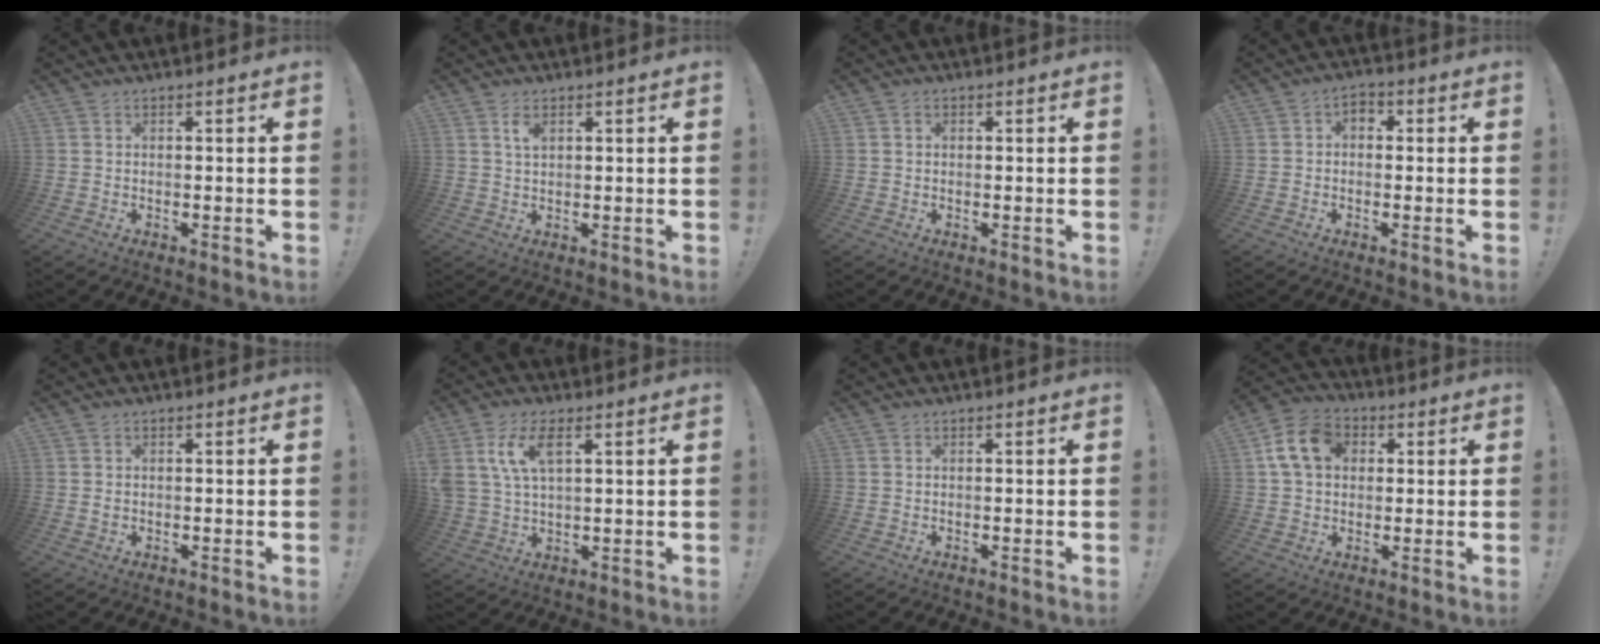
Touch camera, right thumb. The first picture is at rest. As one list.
[{"total": 2.8, "force": [1.4, 1.3, 2.0], "torque": [-0.032, -0.003, 0.023]}, {"total": 0.6, "force": [0.0, 0.6, 0.2], "torque": [-0.004, 0.003, 0.000]}, {"total": 3.1, "force": [0.0, 2.2, 2.1], "torque": [-0.029, 0.002, -0.003]}, {"total": 0.5, "force": [0.0, 0.4, 0.3], "torque": [-0.004, 0.001, -0.001]}, {"total": 9.8, "force": [4.2, 4.6, 7.6], "torque": [-0.162, -0.007, 0.075]}, {"total": 0.0}, {"total": 11.9, "force": [3.3, 9.0, 7.0], "torque": [-0.118, 0.008, 0.066]}]